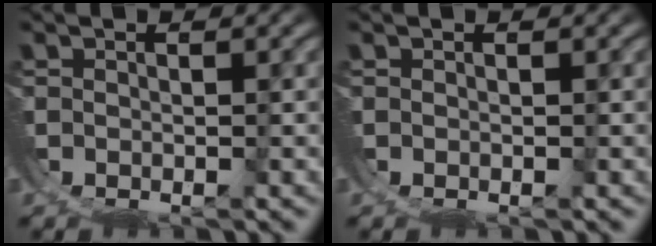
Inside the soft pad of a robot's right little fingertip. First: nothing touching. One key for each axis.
{"total": 0.0}